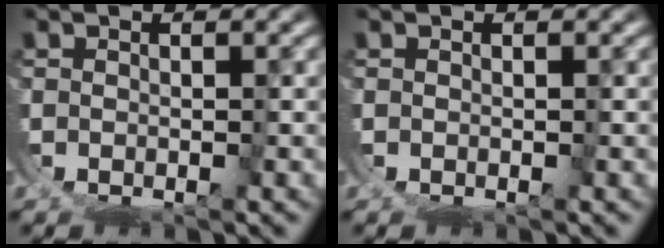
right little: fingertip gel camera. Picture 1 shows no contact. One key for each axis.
{"total": 0.0}